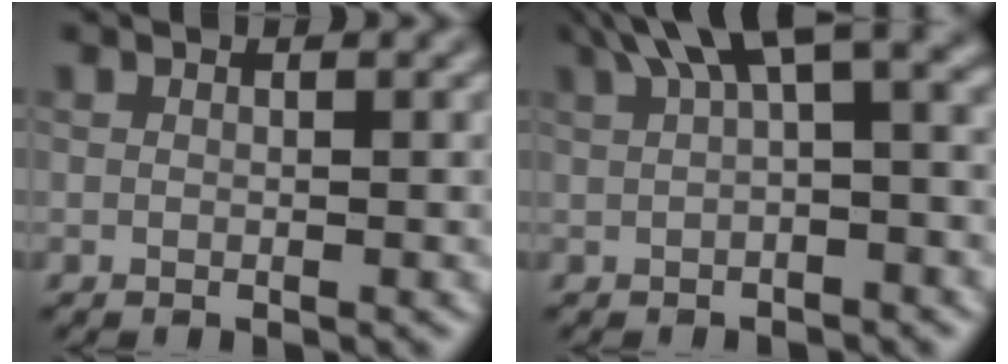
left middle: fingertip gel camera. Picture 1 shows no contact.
{"total": 6.7, "force": [3.1, 1.8, 5.6], "torque": [-0.082, 0.024, 0.048]}